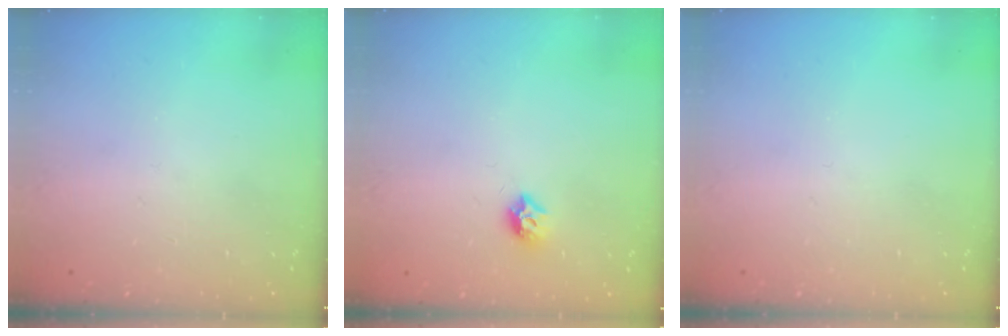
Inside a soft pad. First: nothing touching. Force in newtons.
{"total": 7.5, "press": 7.4, "slide": 0.6}
{"total": 0.0}